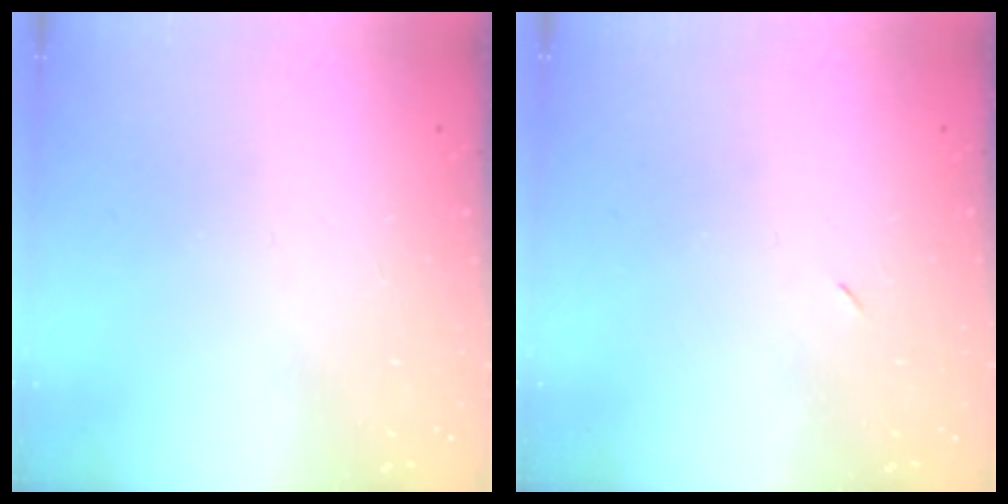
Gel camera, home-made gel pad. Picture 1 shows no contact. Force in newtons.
{"total": 2.2, "press": 1.8, "slide": 1.2}